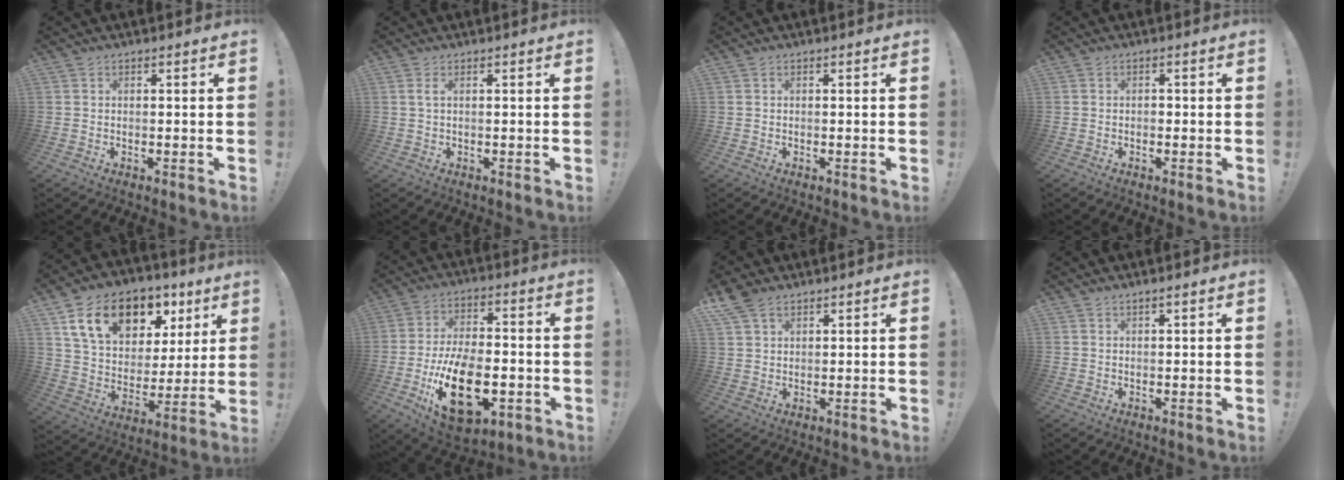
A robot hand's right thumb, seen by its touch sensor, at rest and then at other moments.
{"total": 1.7, "force": [0.8, 0.1, 1.5], "torque": [-0.031, 0.001, 0.014]}
{"total": 0.0}
{"total": 1.1, "force": [-0.7, 0.6, 0.4], "torque": [-0.006, 0.002, -0.014]}
{"total": 18.9, "force": [10.0, 12.0, 10.5], "torque": [-0.172, -0.039, 0.189]}
{"total": 21.9, "force": [-7.5, 12.2, 16.6], "torque": [-0.300, 0.038, -0.113]}
{"total": 5.7, "force": [4.3, 2.8, 2.6], "torque": [-0.051, -0.016, 0.083]}
{"total": 1.2, "force": [0.8, 0.0, 0.9], "torque": [-0.012, -0.002, 0.012]}